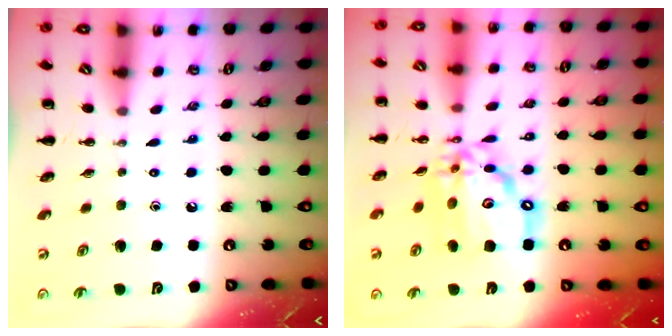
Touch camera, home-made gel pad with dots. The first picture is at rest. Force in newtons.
{"total": 15.2, "press": 14.7, "slide": 4.2}